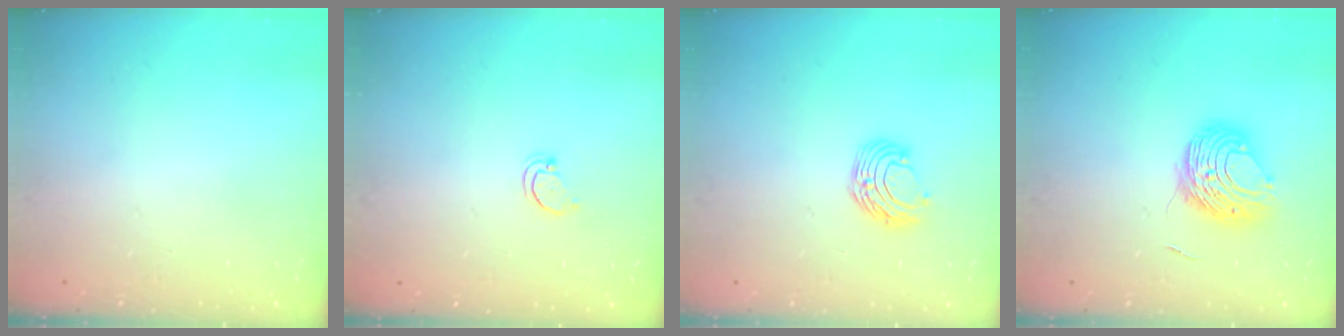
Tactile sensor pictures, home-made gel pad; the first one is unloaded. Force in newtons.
{"total": 2.5, "press": 2.5, "slide": 0.2}
{"total": 8.8, "press": 8.8, "slide": 0.9}
{"total": 8.5, "press": 8.5, "slide": 0.2}